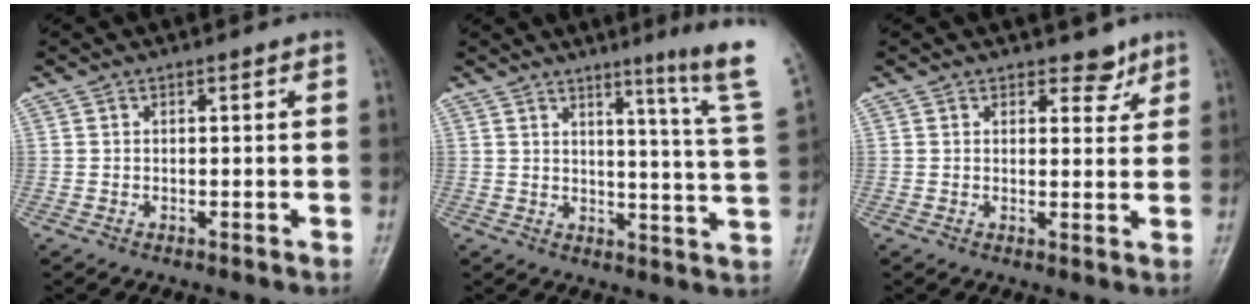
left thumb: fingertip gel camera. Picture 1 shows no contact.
{"total": 13.6, "force": [8.4, -0.5, 10.6], "torque": [-0.134, -0.061, 0.097]}
{"total": 3.5, "force": [2.6, 2.1, 1.1], "torque": [0.011, -0.015, 0.034]}